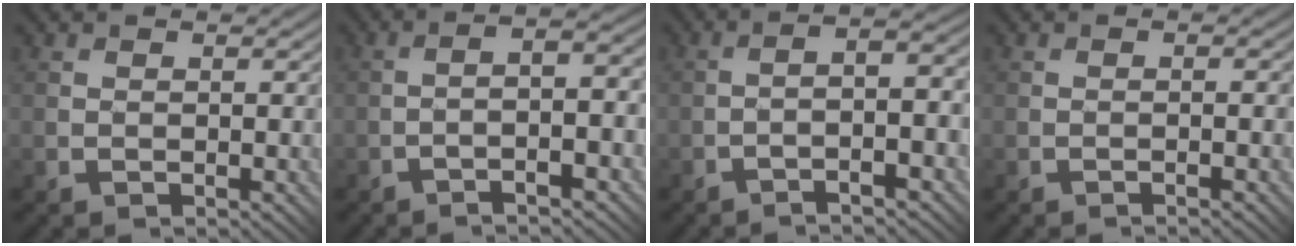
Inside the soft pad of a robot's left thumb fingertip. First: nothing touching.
{"total": 6.4, "force": [-1.9, 1.0, 6.0], "torque": [-0.087, 0.018, -0.032]}
{"total": 6.4, "force": [-2.0, 1.0, 6.1], "torque": [-0.088, 0.020, -0.034]}
{"total": 1.4, "force": [-0.8, -0.2, 1.1], "torque": [-0.015, 0.009, -0.013]}